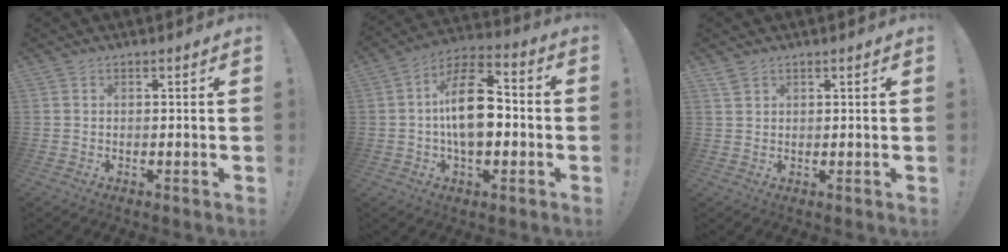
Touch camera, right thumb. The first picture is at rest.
{"total": 16.6, "force": [-1.1, 9.7, 13.5], "torque": [-0.229, 0.019, -0.025]}
{"total": 2.0, "force": [1.5, 1.0, 0.9], "torque": [-0.016, -0.004, 0.028]}